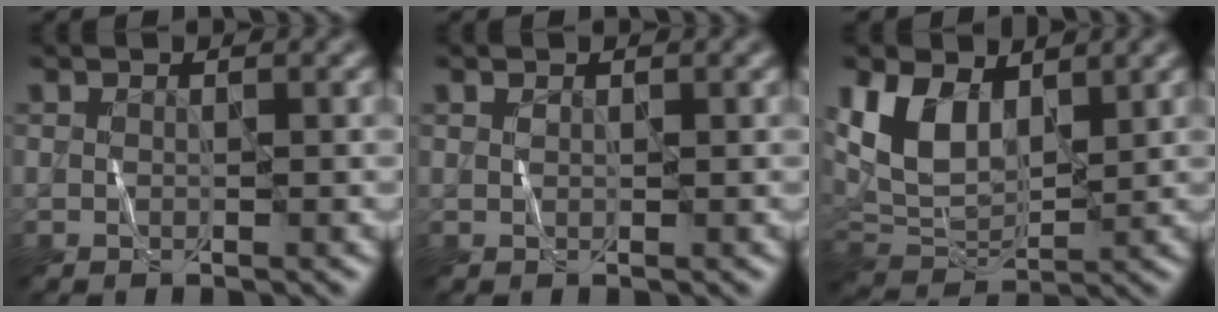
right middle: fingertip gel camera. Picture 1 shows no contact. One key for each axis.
{"total": 0.0}
{"total": 6.2, "fx": 2.7, "fy": 3.7, "fz": 4.1, "tx": -0.088, "ty": -0.006, "tz": 0.052}